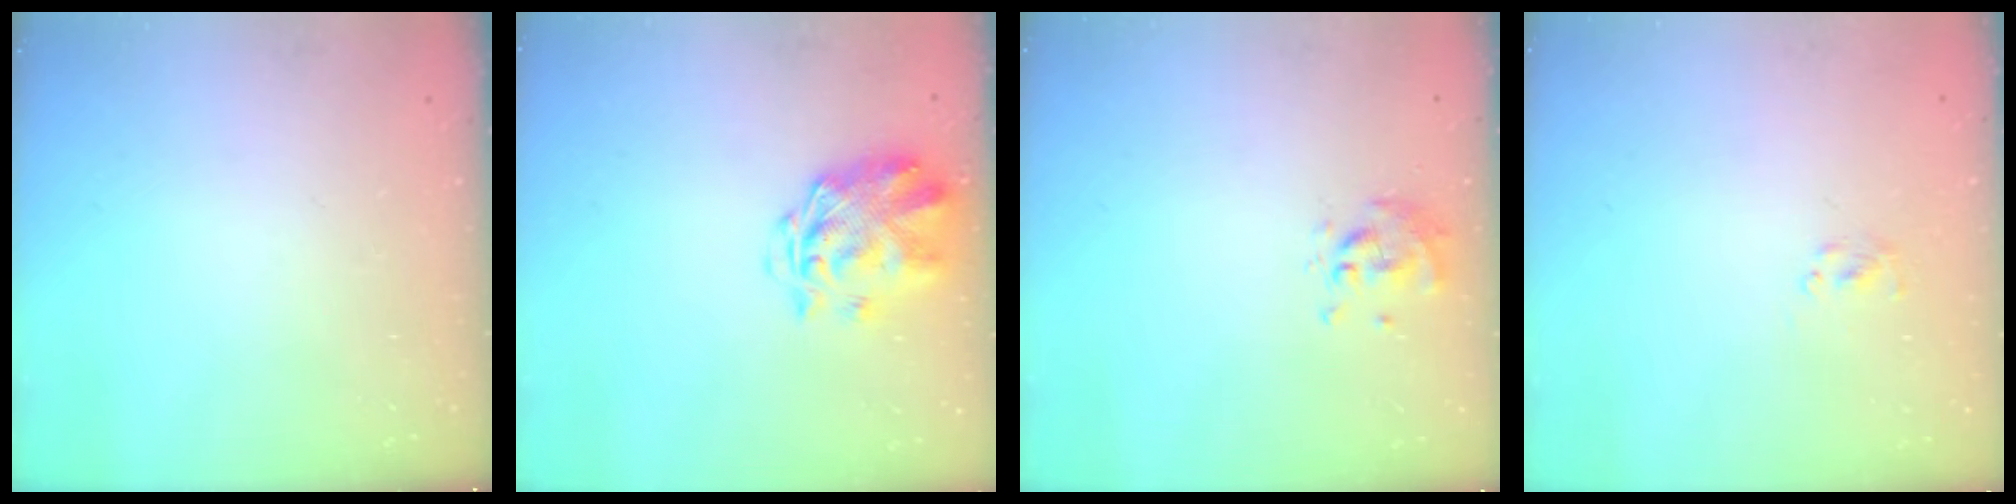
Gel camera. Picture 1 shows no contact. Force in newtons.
{"total": 3.4, "press": 3.0, "slide": 1.6}
{"total": 0.6, "press": 0.5, "slide": 0.2}
{"total": 1.4, "press": 1.0, "slide": 0.9}